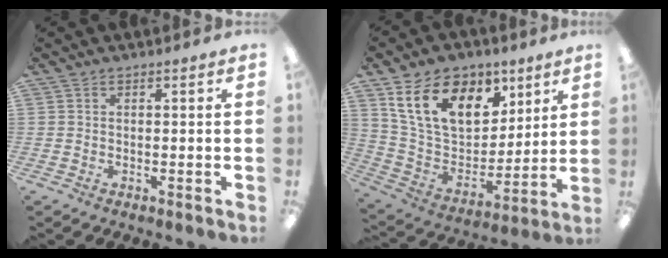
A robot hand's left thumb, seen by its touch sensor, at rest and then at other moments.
{"total": 18.7, "force": [9.8, 11.8, 10.7], "torque": [-0.204, -0.018, 0.183]}